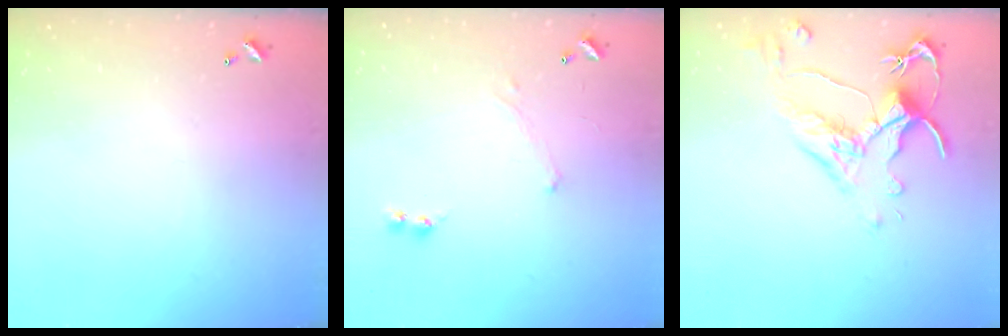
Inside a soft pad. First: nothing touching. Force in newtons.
{"total": 0.7, "press": 0.7, "slide": 0.3}
{"total": 2.5, "press": 2.1, "slide": 1.2}